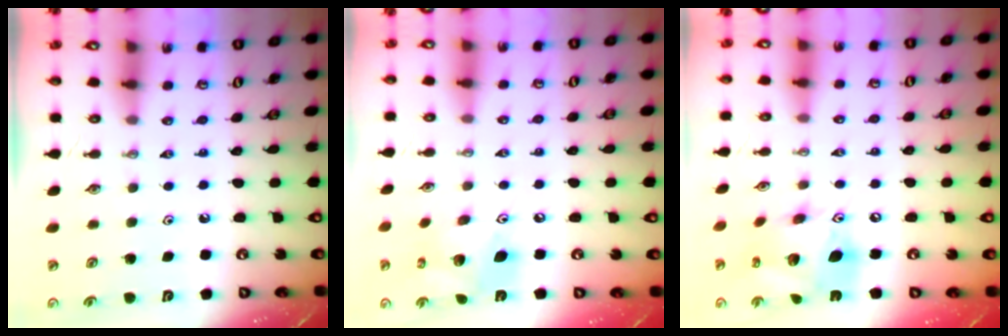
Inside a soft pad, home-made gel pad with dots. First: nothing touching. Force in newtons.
{"total": 11.7, "press": 11.6, "slide": 1.0}
{"total": 16.0, "press": 15.9, "slide": 1.5}